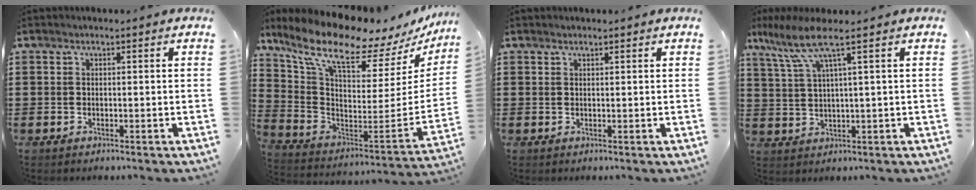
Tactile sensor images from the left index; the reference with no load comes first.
{"total": 11.4, "force": [8.7, 2.2, 7.1], "torque": [-0.165, -0.073, 0.146]}
{"total": 0.8, "force": [0.7, 0.1, 0.2], "torque": [-0.005, 0.000, 0.014]}
{"total": 6.8, "force": [3.4, 0.4, 5.9], "torque": [-0.140, -0.014, 0.053]}